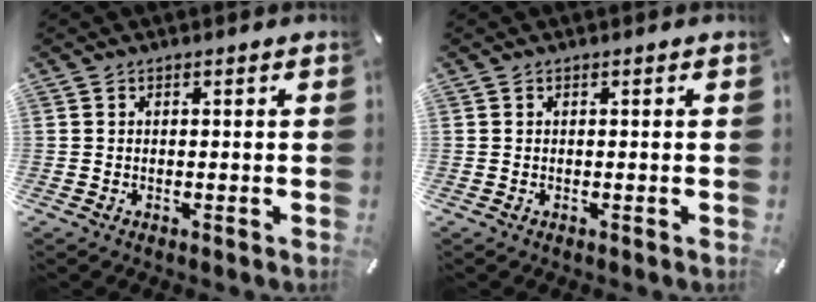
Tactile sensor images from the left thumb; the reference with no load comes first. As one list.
[{"total": 0.0}]